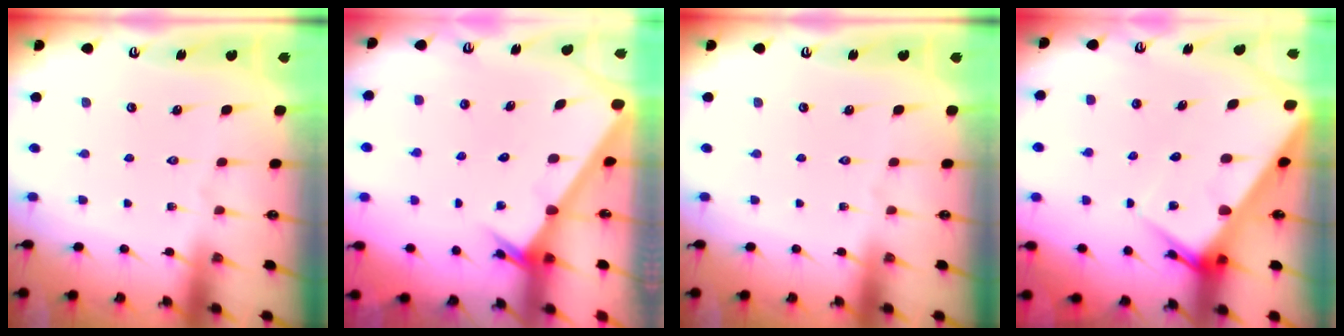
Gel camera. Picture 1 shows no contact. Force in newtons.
{"total": 2.5, "press": 2.5, "slide": 0.3}
{"total": 0.0}
{"total": 7.6, "press": 7.5, "slide": 0.7}